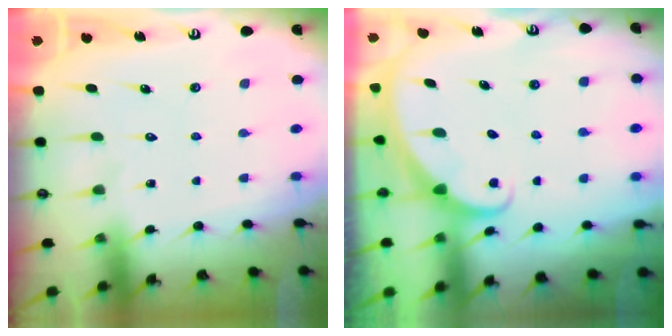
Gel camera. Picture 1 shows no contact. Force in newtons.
{"total": 1.6, "press": 1.6, "slide": 0.0}